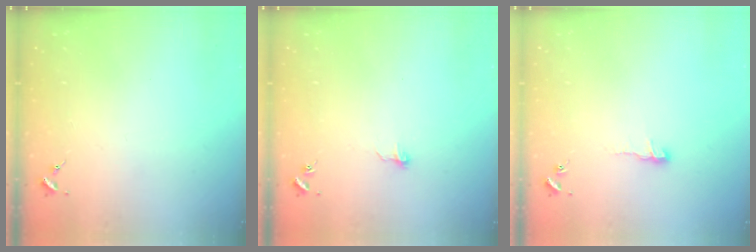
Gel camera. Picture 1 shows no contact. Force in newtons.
{"total": 4.2, "press": 4.2, "slide": 0.3}
{"total": 5.7, "press": 5.6, "slide": 0.6}